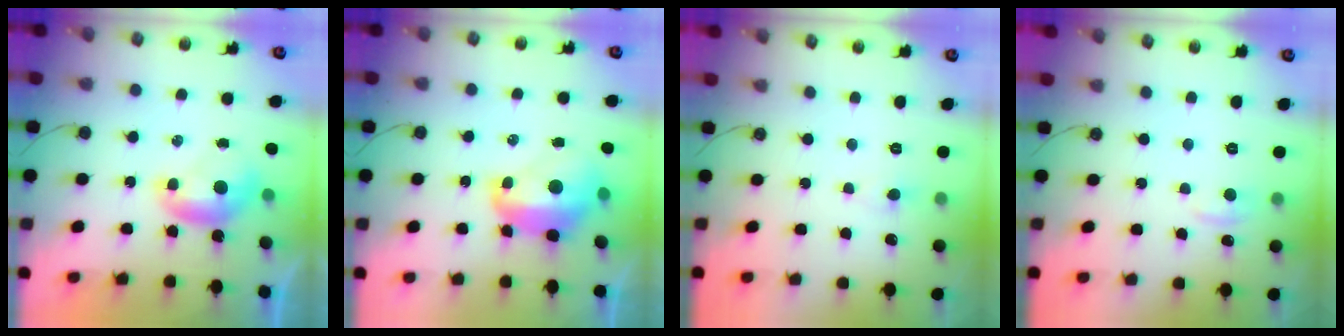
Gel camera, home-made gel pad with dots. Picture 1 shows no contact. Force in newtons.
{"total": 5.0, "press": 4.9, "slide": 1.0}
{"total": 0.7, "press": 0.5, "slide": 0.5}
{"total": 1.2, "press": 0.9, "slide": 0.7}